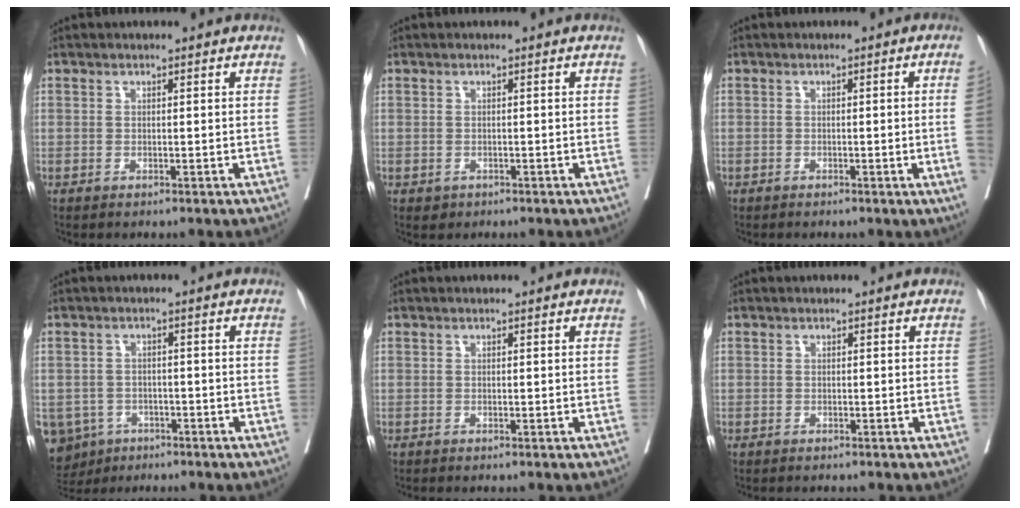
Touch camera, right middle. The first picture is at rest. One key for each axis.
{"total": 1.1, "fx": -0.6, "fy": 0.9, "fz": 0.2, "tx": -0.004, "ty": 0.002, "tz": -0.004}
{"total": 2.8, "fx": -0.7, "fy": -0.9, "fz": 2.6, "tx": -0.034, "ty": -0.003, "tz": -0.010}
{"total": 8.3, "fx": -4.7, "fy": 6.7, "fz": 1.5, "tx": -0.042, "ty": 0.000, "tz": -0.066}
{"total": 0.0}
{"total": 1.1, "fx": -1.1, "fy": 0.3, "fz": 0.4, "tx": -0.008, "ty": -0.003, "tz": -0.015}